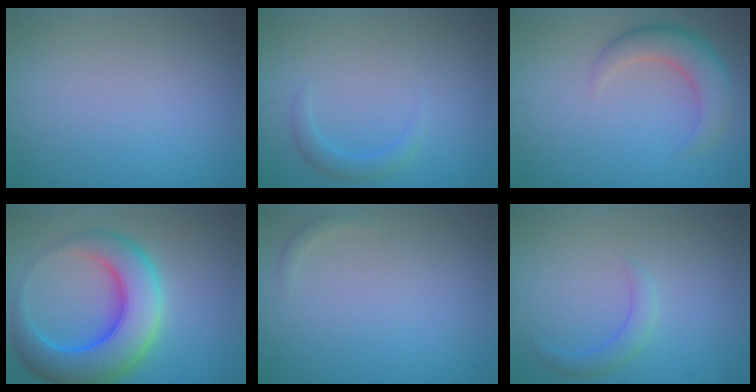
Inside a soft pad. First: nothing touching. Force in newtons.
{"total": 1.5, "press": 1.5, "slide": 0.1}
{"total": 4.3, "press": 4.3, "slide": 0.2}
{"total": 9.6, "press": 9.6, "slide": 0.3}
{"total": 0.6, "press": 0.6, "slide": 0.0}
{"total": 1.7, "press": 1.7, "slide": 0.1}